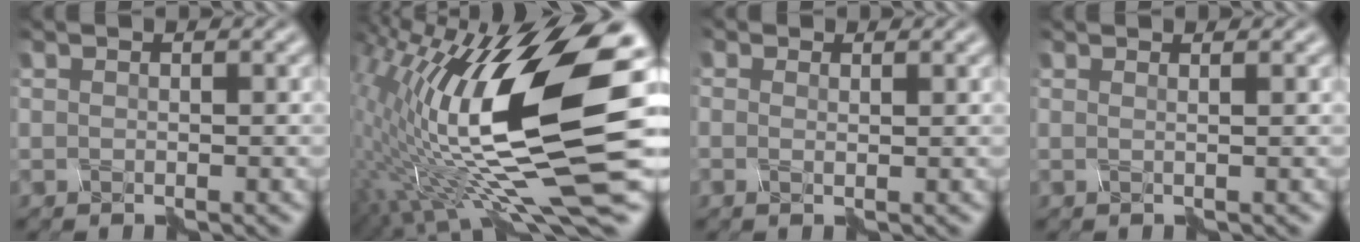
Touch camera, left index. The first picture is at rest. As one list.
[{"total": 17.0, "force": [-0.1, 4.9, 16.3], "torque": [-0.297, 0.005, -0.004]}, {"total": 0.7, "force": [0.4, 0.5, 0.1], "torque": [0.006, -0.001, -0.007]}, {"total": 1.9, "force": [1.0, 1.1, 1.2], "torque": [0.007, 0.018, -0.019]}]